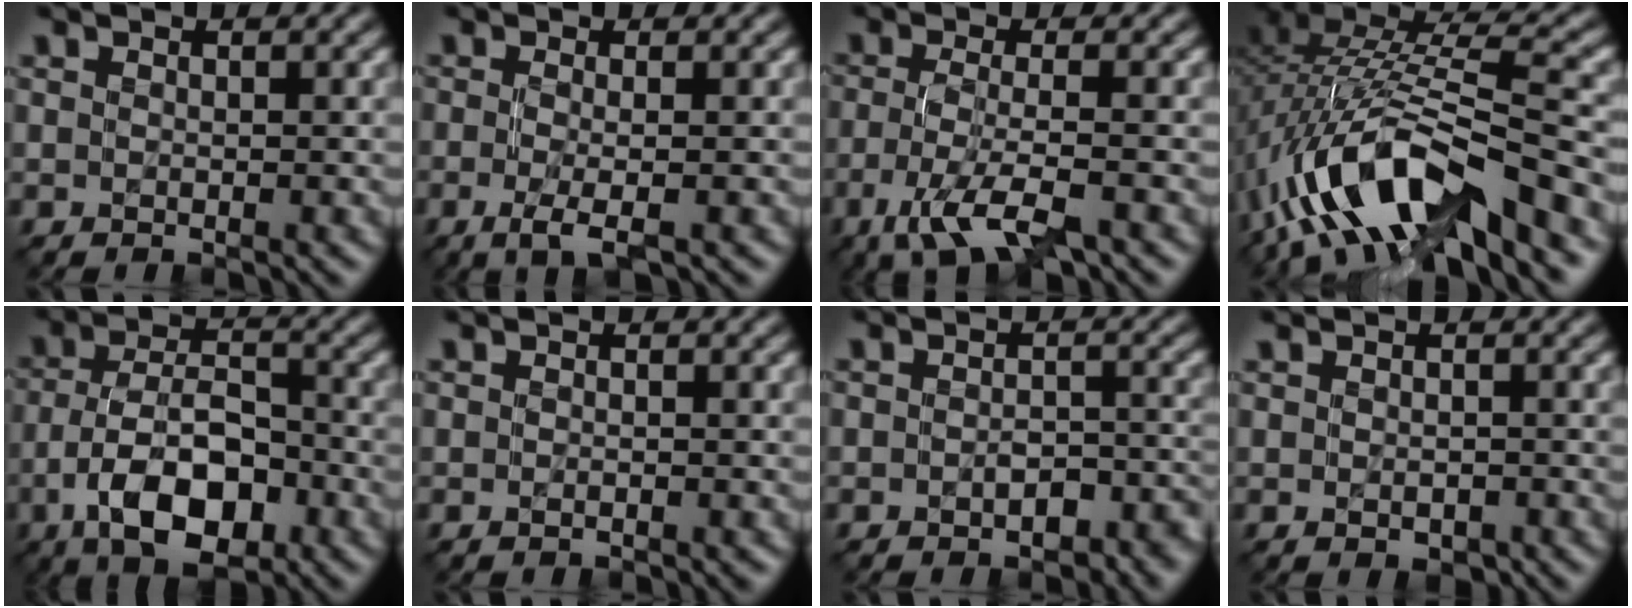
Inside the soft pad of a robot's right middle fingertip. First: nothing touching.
{"total": 2.9, "force": [-0.9, 0.7, 2.7], "torque": [-0.052, -0.007, -0.019]}
{"total": 5.5, "force": [-3.0, 1.5, 4.4], "torque": [-0.091, -0.013, -0.061]}
{"total": 13.8, "force": [-6.1, 5.0, 11.4], "torque": [-0.216, 0.006, -0.109]}
{"total": 8.5, "force": [-3.6, 4.1, 6.5], "torque": [-0.119, 0.000, -0.066]}
{"total": 0.7, "force": [-0.3, 0.1, 0.6], "torque": [-0.008, -0.001, -0.004]}
{"total": 3.1, "force": [-1.3, 1.7, 2.3], "torque": [-0.033, 0.000, -0.015]}
{"total": 1.2, "force": [-0.3, 0.6, 1.0], "torque": [-0.018, -0.005, -0.001]}